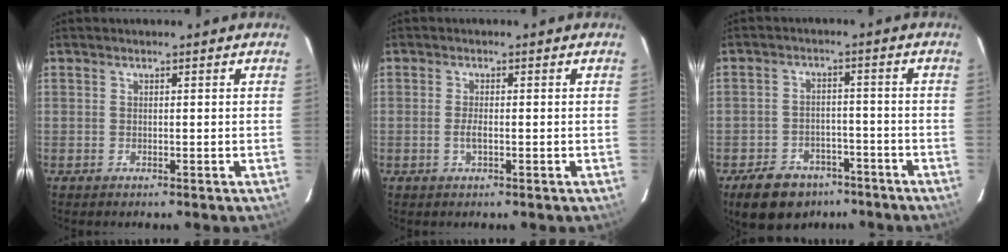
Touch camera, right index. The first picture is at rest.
{"total": 1.7, "force": [-0.5, 0.6, 1.6], "torque": [-0.034, -0.004, -0.009]}
{"total": 11.3, "force": [-7.7, 7.1, 4.1], "torque": [-0.108, 0.014, -0.103]}